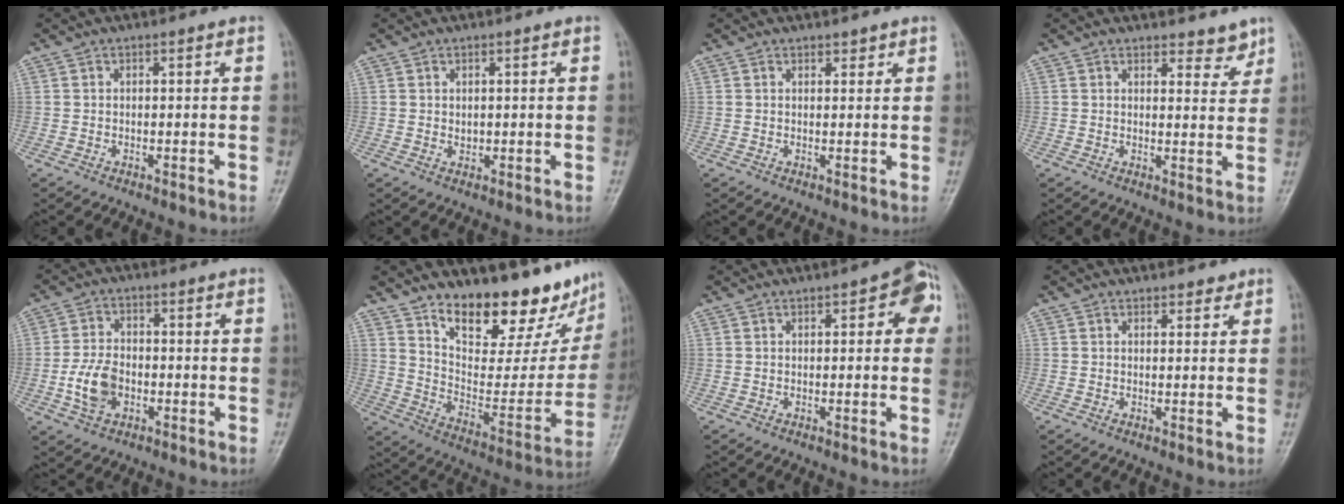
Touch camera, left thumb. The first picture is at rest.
{"total": 1.1, "force": [0.3, 0.9, 0.6], "torque": [-0.005, -0.002, 0.006]}
{"total": 1.3, "force": [1.1, 0.6, 0.3], "torque": [0.006, -0.008, 0.013]}
{"total": 3.8, "force": [3.3, 1.7, 1.1], "torque": [0.008, -0.027, 0.040]}
{"total": 7.1, "force": [-1.8, 4.8, 4.9], "torque": [-0.089, 0.009, -0.038]}
{"total": 23.6, "force": [16.9, 9.0, 13.7], "torque": [-0.152, -0.101, 0.258]}
{"total": 6.2, "force": [1.8, 2.7, 5.3], "torque": [-0.033, 0.008, 0.009]}
{"total": 1.6, "force": [1.3, 0.8, 0.3], "torque": [0.009, -0.009, 0.014]}